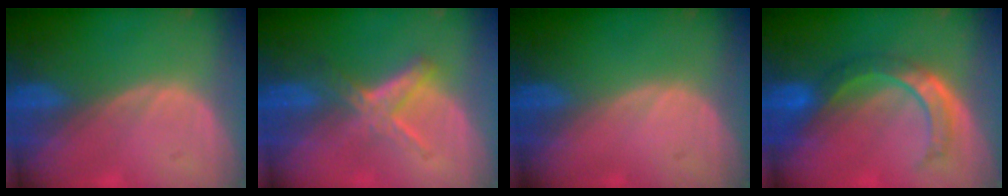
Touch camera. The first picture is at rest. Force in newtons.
{"total": 5.2, "press": 5.1, "slide": 0.8}
{"total": 0.0}
{"total": 6.9, "press": 6.7, "slide": 1.9}